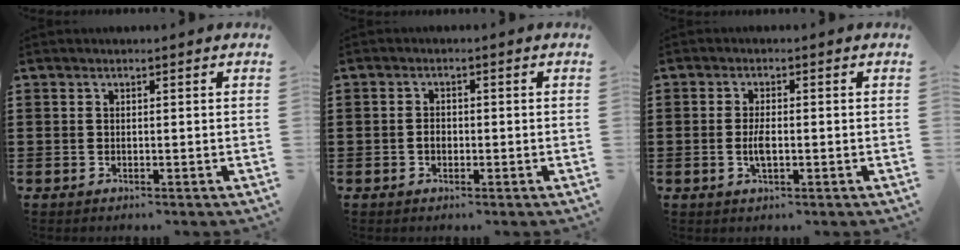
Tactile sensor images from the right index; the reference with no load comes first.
{"total": 1.5, "force": [-0.4, 1.0, 1.1], "torque": [-0.023, 0.001, -0.008]}
{"total": 3.1, "force": [-0.6, 1.0, 2.9], "torque": [-0.060, -0.002, -0.013]}